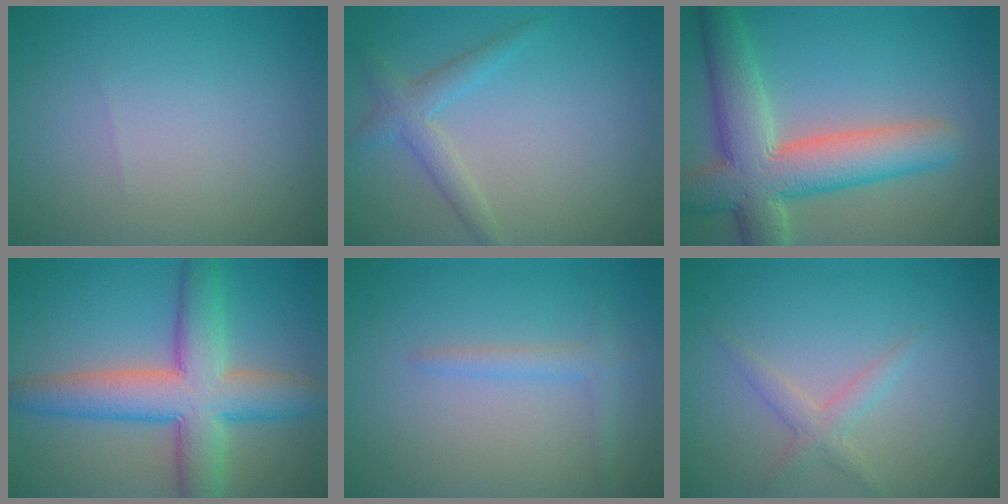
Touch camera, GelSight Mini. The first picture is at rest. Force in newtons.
{"total": 2.4, "press": 2.4, "slide": 0.2}
{"total": 9.1, "press": 9.1, "slide": 0.8}
{"total": 8.4, "press": 8.4, "slide": 0.4}
{"total": 1.4, "press": 1.4, "slide": 0.2}
{"total": 1.8, "press": 1.8, "slide": 0.1}